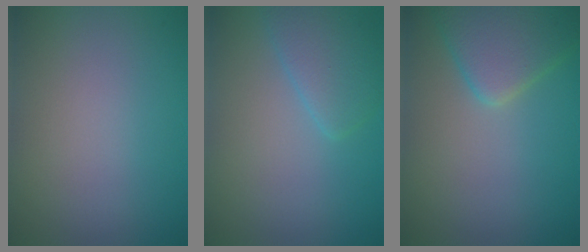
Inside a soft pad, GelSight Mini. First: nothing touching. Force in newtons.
{"total": 2.8, "press": 2.8, "slide": 0.2}
{"total": 4.9, "press": 4.9, "slide": 0.3}